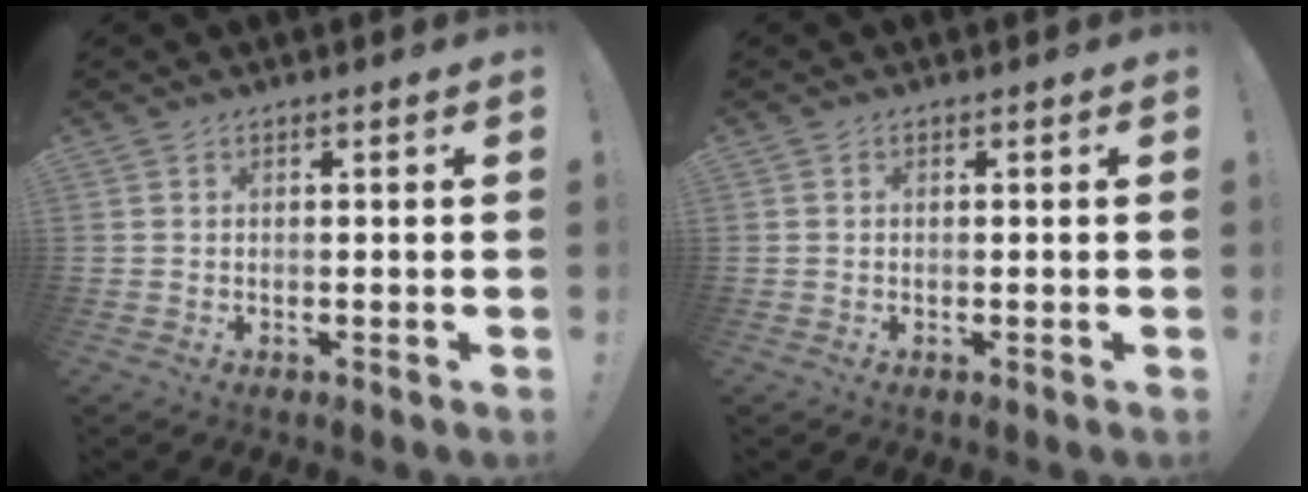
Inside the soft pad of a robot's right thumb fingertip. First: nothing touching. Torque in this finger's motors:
{"motor_torque": [0.15, -0.04, 0.22, -0.14, 0.00]}